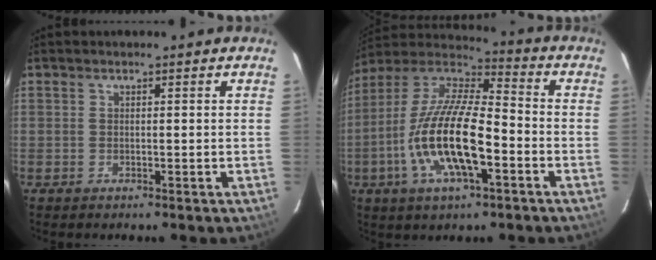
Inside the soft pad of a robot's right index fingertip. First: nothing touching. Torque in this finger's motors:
{"motor_torque": [1.68, -0.45, 1.05, 0.21]}